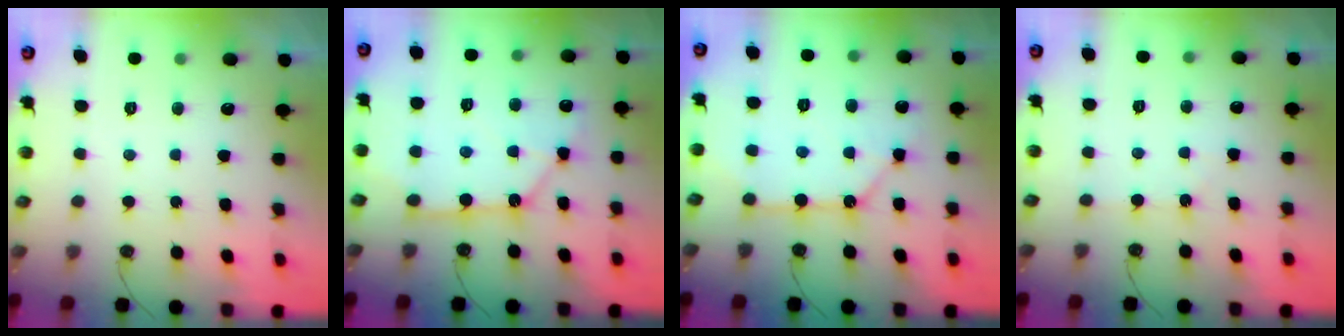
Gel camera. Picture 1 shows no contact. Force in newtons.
{"total": 10.8, "press": 10.7, "slide": 1.4}
{"total": 11.0, "press": 11.0, "slide": 0.1}
{"total": 2.9, "press": 2.8, "slide": 0.5}